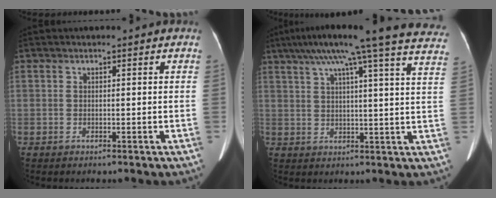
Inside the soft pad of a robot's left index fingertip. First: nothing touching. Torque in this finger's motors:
{"motor_torque": [0.04, -0.99, 0.16, 0.12]}